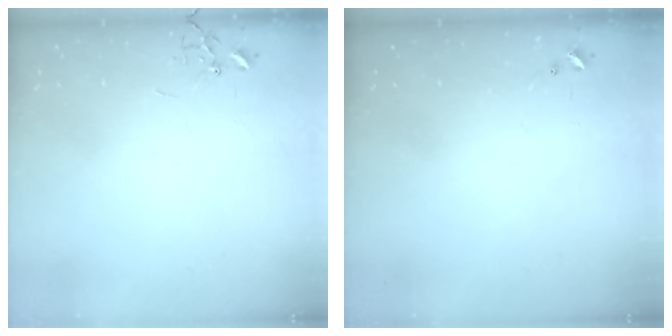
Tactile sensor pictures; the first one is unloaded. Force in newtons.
{"total": 0.0}